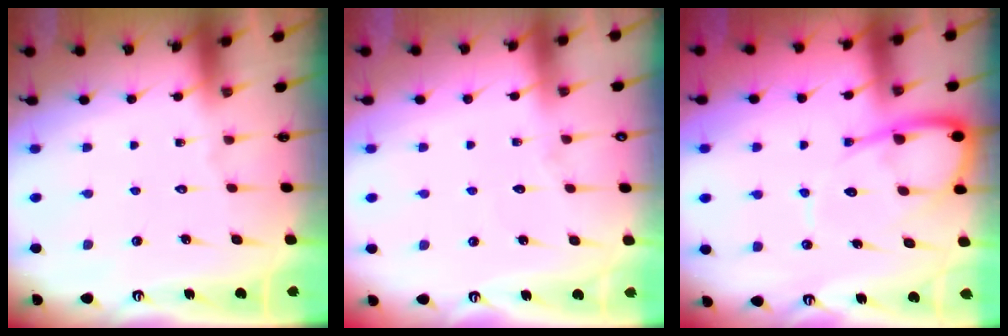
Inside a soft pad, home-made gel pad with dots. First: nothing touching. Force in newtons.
{"total": 3.2, "press": 3.2, "slide": 0.4}
{"total": 10.4, "press": 10.3, "slide": 1.2}